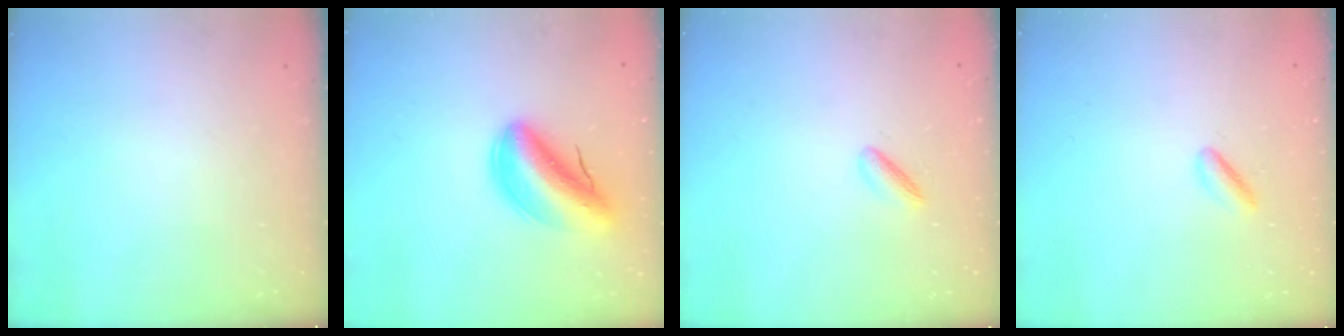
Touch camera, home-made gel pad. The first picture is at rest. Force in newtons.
{"total": 10.5, "press": 9.9, "slide": 3.4}
{"total": 3.2, "press": 3.1, "slide": 0.9}
{"total": 2.8, "press": 2.7, "slide": 0.8}